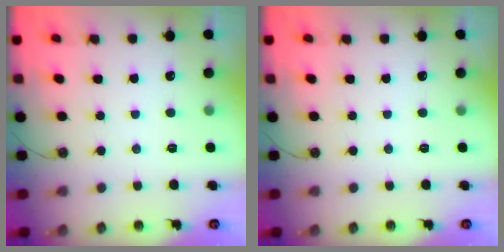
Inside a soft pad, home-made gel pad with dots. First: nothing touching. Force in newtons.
{"total": 0.0}